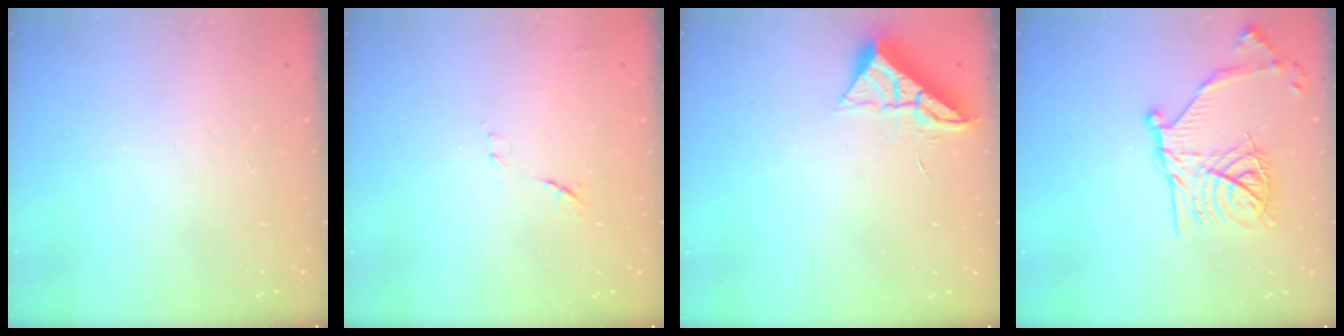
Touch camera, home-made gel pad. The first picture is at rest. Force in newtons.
{"total": 7.5, "press": 7.5, "slide": 0.8}
{"total": 6.9, "press": 6.9, "slide": 0.5}
{"total": 19.4, "press": 19.3, "slide": 1.5}